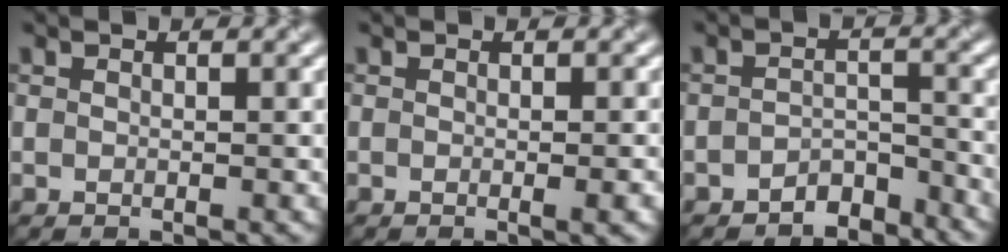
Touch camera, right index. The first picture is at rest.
{"total": 1.7, "force": [-0.4, 0.4, 1.6], "torque": [-0.018, -0.003, -0.007]}
{"total": 3.2, "force": [-2.8, 1.2, 0.9], "torque": [-0.010, 0.007, -0.053]}